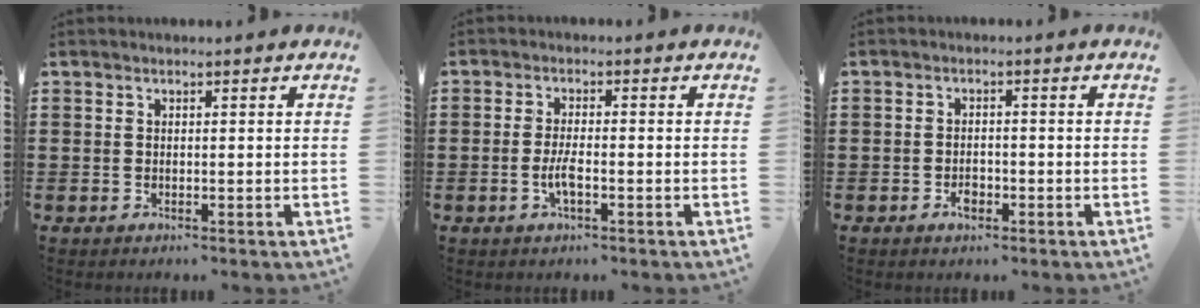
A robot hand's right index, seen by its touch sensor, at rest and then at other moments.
{"total": 3.0, "force": [-1.0, 0.7, 2.7], "torque": [-0.063, -0.003, -0.022]}
{"total": 2.2, "force": [-1.1, 1.3, 1.4], "torque": [-0.027, 0.002, -0.021]}